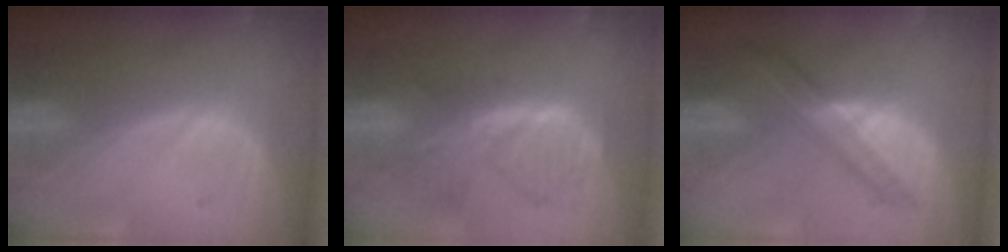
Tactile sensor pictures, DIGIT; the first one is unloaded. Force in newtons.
{"total": 7.7, "press": 6.9, "slide": 3.3}
{"total": 7.2, "press": 6.1, "slide": 3.8}